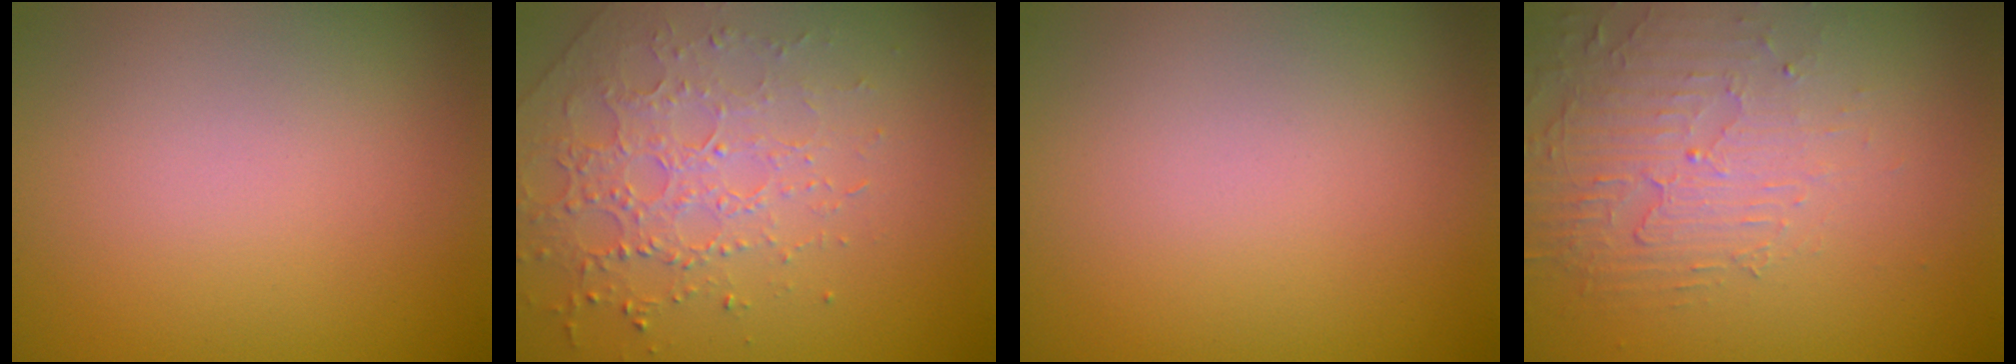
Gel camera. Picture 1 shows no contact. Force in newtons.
{"total": 3.0, "press": 2.8, "slide": 1.1}
{"total": 0.0}
{"total": 4.9, "press": 3.4, "slide": 3.6}